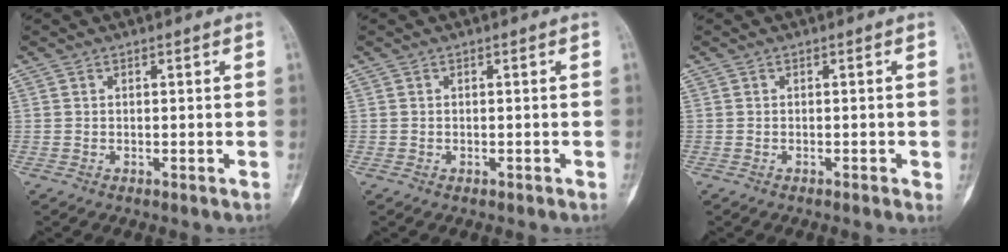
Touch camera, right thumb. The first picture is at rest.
{"total": 0.0}
{"total": 1.3, "force": [-0.3, 0.5, 1.1], "torque": [-0.014, -0.001, -0.004]}